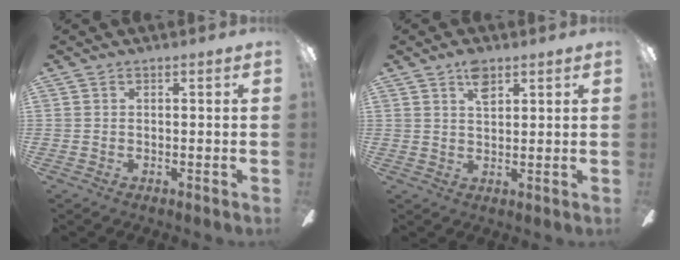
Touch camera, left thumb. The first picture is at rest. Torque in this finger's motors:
{"motor_torque": [0.49, 0.34, 0.38, -0.45, 0.02]}